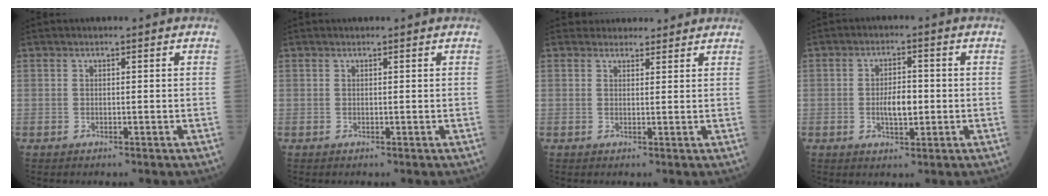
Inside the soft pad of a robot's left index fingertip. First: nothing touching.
{"total": 0.6, "force": [0.6, 0.0, 0.1], "torque": [-0.005, 0.007, 0.011]}
{"total": 4.7, "force": [4.4, 1.6, 0.2], "torque": [0.006, 0.014, 0.051]}
{"total": 4.2, "force": [-0.8, 1.7, 3.8], "torque": [-0.067, -0.003, -0.015]}